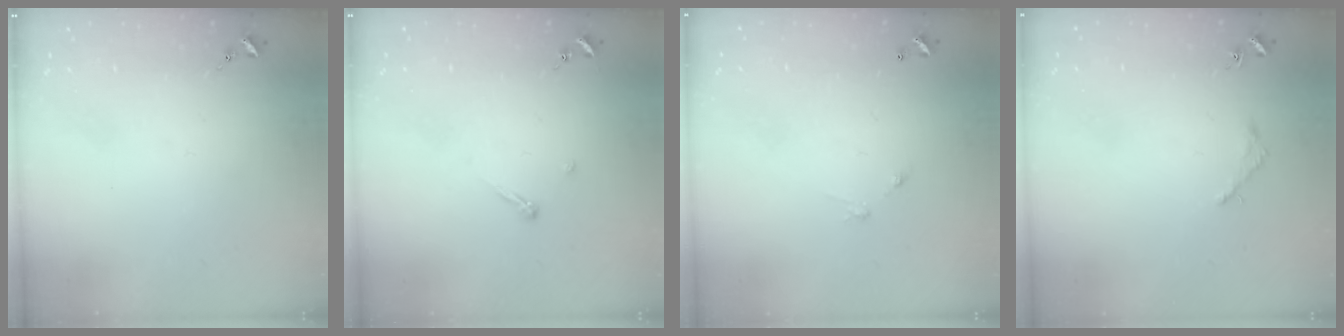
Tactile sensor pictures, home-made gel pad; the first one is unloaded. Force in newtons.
{"total": 3.4, "press": 3.4, "slide": 0.4}
{"total": 4.5, "press": 4.5, "slide": 0.3}
{"total": 1.6, "press": 1.6, "slide": 0.2}